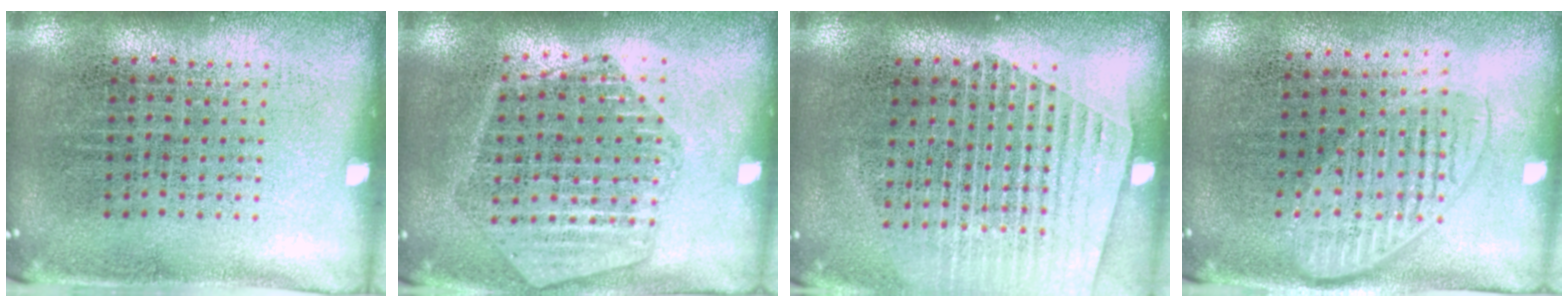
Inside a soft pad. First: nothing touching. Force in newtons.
{"total": 1.7, "press": 1.6, "slide": 0.5}
{"total": 1.6, "press": 1.5, "slide": 0.6}
{"total": 1.4, "press": 1.3, "slide": 0.6}